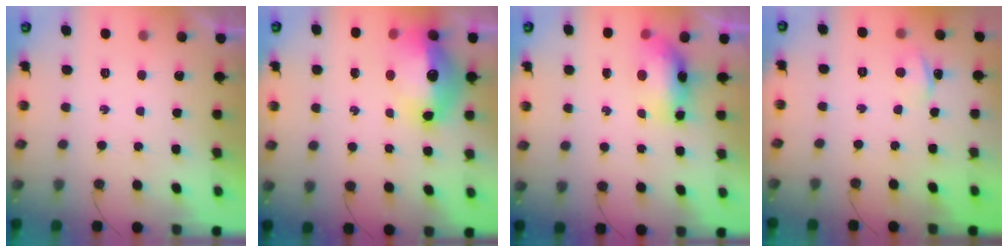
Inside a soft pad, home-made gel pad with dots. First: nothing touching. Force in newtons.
{"total": 16.7, "press": 16.2, "slide": 4.2}
{"total": 8.1, "press": 8.0, "slide": 1.6}
{"total": 3.6, "press": 3.5, "slide": 0.4}